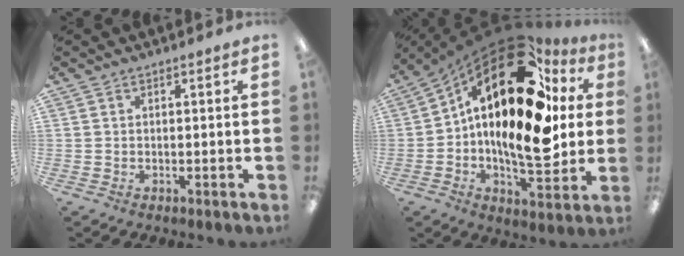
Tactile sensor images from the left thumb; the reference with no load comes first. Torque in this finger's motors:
{"motor_torque": [1.10, 3.90, 2.77, 0.00, 0.36]}